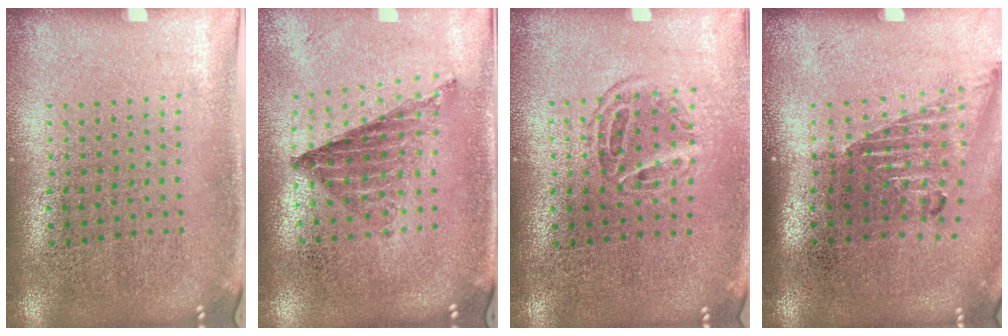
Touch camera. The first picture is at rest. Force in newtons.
{"total": 0.8, "press": 0.8, "slide": 0.1}
{"total": 1.2, "press": 1.0, "slide": 0.6}
{"total": 1.6, "press": 1.2, "slide": 1.0}